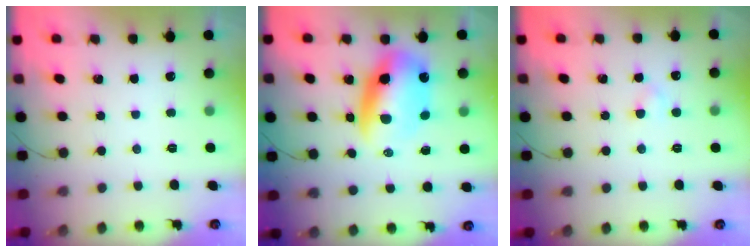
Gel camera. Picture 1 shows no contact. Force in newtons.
{"total": 12.5, "press": 12.1, "slide": 3.5}
{"total": 2.0, "press": 1.9, "slide": 0.8}